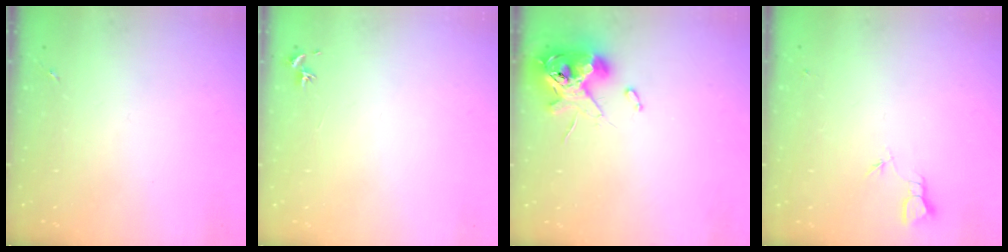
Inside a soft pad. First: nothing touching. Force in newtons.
{"total": 0.8, "press": 0.7, "slide": 0.3}
{"total": 12.2, "press": 12.0, "slide": 2.0}
{"total": 2.3, "press": 2.3, "slide": 0.1}